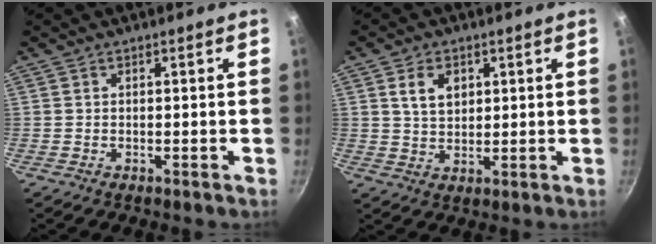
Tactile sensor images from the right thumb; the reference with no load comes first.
{"total": 5.7, "force": [2.1, 3.9, 3.6], "torque": [-0.049, -0.009, 0.041]}